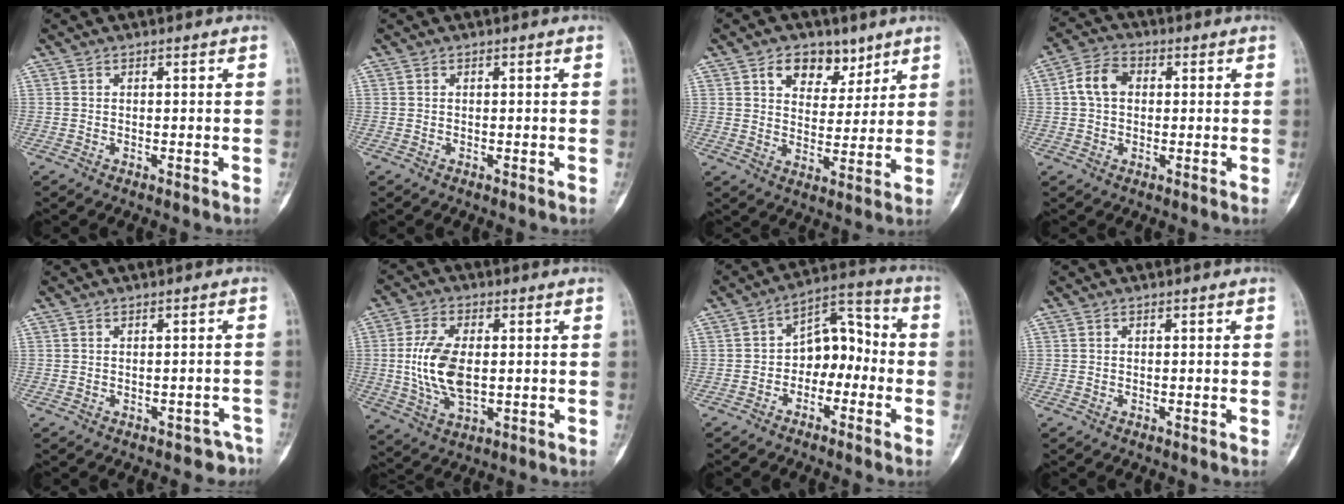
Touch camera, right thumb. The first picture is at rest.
{"total": 0.0}
{"total": 8.7, "force": [5.1, 5.8, 3.9], "torque": [-0.022, -0.023, 0.079]}
{"total": 6.5, "force": [0.8, 4.8, 4.4], "torque": [-0.078, 0.017, 0.008]}
{"total": 2.8, "force": [-2.2, 1.7, 0.3], "torque": [0.012, 0.027, -0.026]}
{"total": 11.5, "force": [0.3, 6.2, 9.7], "torque": [-0.198, -0.005, 0.013]}
{"total": 9.4, "force": [-2.0, 6.5, 6.5], "torque": [-0.063, 0.046, -0.048]}
{"total": 0.0}